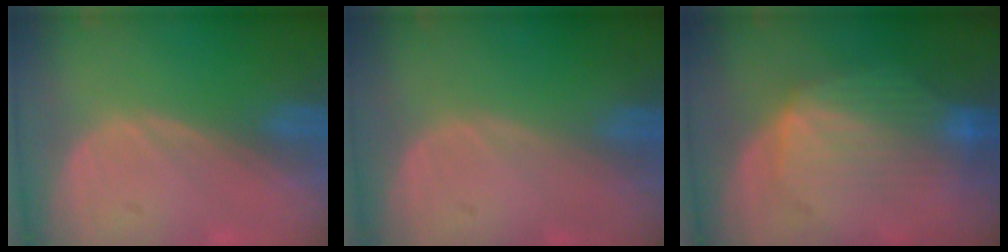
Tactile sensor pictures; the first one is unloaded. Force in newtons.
{"total": 0.0}
{"total": 7.8, "press": 7.5, "slide": 2.2}